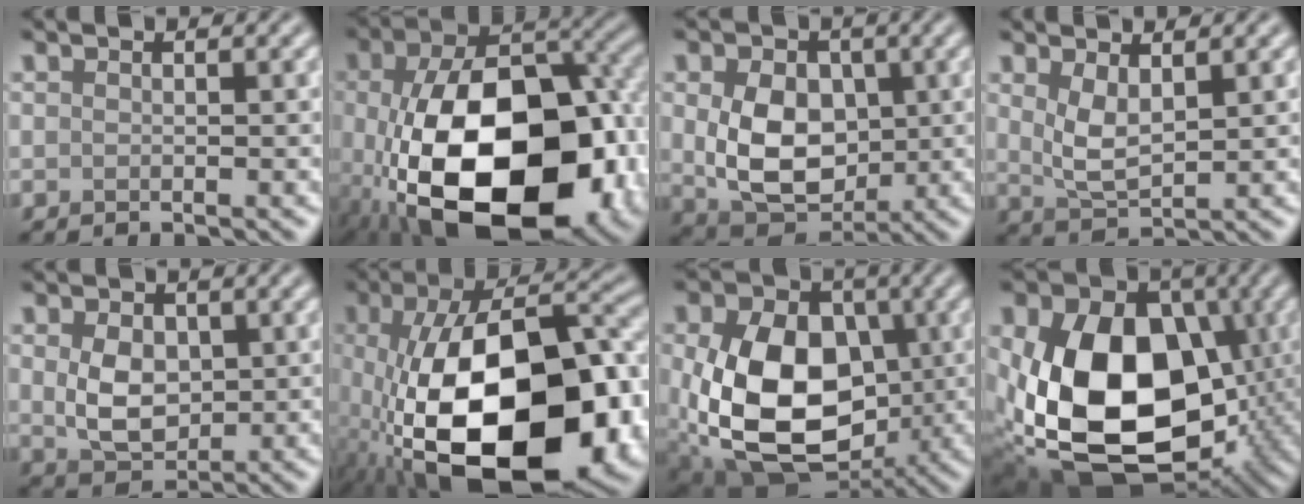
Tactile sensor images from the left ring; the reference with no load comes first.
{"total": 17.5, "force": [-4.0, 10.3, 13.6], "torque": [-0.235, -0.027, -0.058]}
{"total": 8.0, "force": [0.4, 5.9, 5.4], "torque": [-0.111, -0.015, 0.016]}
{"total": 3.2, "force": [1.3, 1.3, 2.6], "torque": [-0.059, -0.006, 0.030]}
{"total": 4.5, "force": [0.4, 3.2, 3.1], "torque": [-0.065, -0.005, 0.011]}
{"total": 18.4, "force": [-4.6, 9.6, 15.1], "torque": [-0.258, -0.027, -0.063]}
{"total": 15.0, "force": [-1.0, 10.8, 10.3], "torque": [-0.184, -0.027, -0.010]}
{"total": 17.0, "force": [-1.2, 11.8, 12.2], "torque": [-0.228, -0.024, -0.030]}